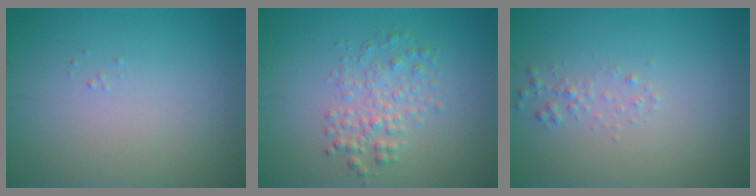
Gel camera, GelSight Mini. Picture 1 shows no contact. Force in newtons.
{"total": 2.7, "press": 2.7, "slide": 0.0}
{"total": 1.0, "press": 1.0, "slide": 0.1}